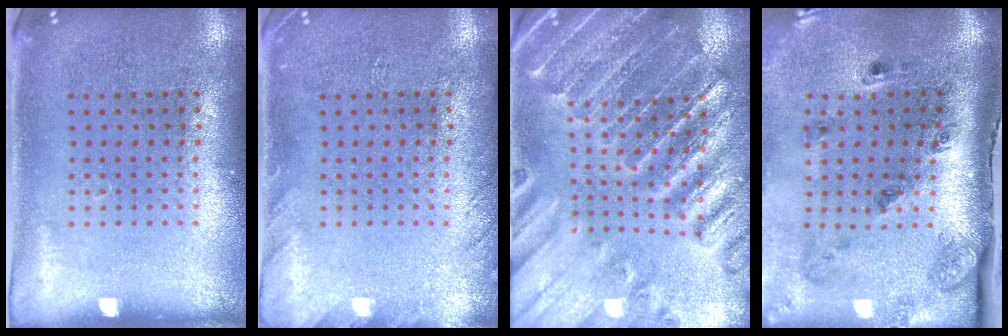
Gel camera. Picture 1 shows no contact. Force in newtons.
{"total": 1.4, "press": 1.4, "slide": 0.1}
{"total": 2.8, "press": 2.8, "slide": 0.4}
{"total": 2.9, "press": 1.8, "slide": 2.2}